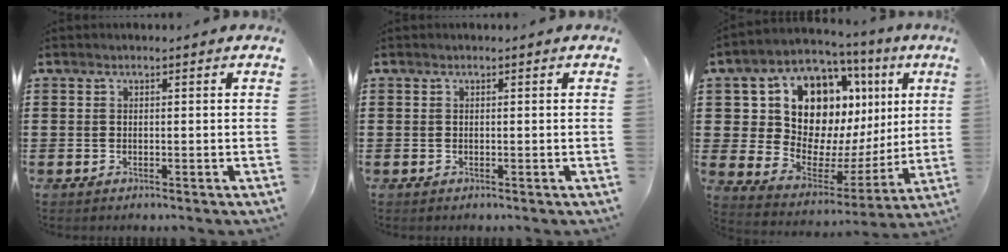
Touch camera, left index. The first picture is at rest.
{"total": 0.0}
{"total": 14.5, "force": [6.3, 10.4, 7.8], "torque": [-0.164, -0.039, 0.123]}